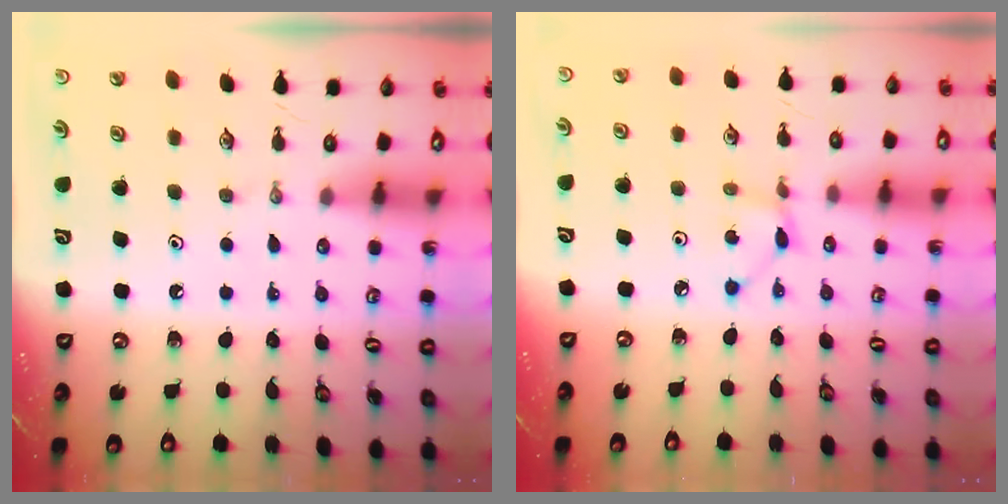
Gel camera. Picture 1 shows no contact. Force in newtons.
{"total": 3.3, "press": 3.3, "slide": 0.4}